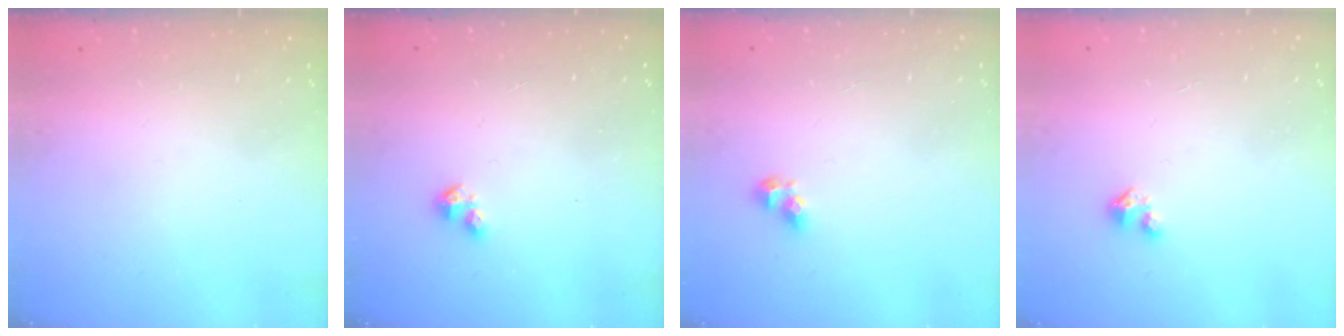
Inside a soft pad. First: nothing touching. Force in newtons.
{"total": 1.6, "press": 1.6, "slide": 0.4}
{"total": 5.2, "press": 5.2, "slide": 0.4}
{"total": 1.6, "press": 1.6, "slide": 0.2}